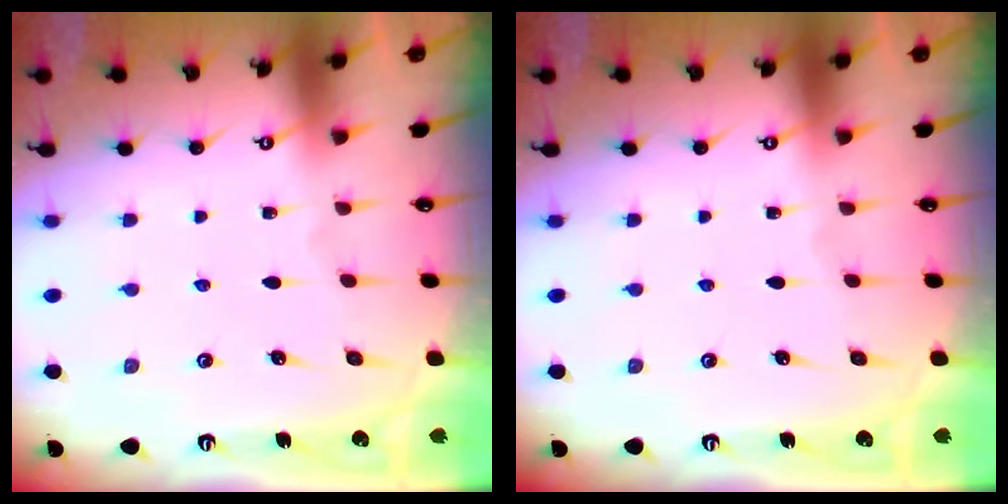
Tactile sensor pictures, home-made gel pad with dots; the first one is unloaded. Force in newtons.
{"total": 0.0}